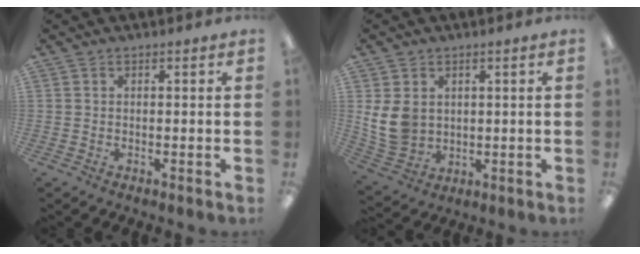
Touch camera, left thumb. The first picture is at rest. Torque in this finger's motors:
{"motor_torque": [-0.08, 0.46, 0.25, -0.23, 0.05]}